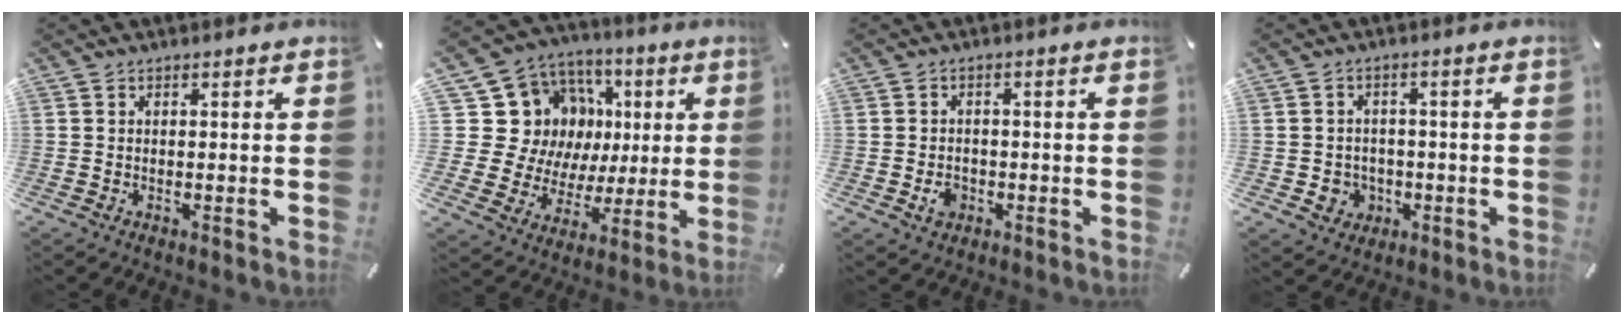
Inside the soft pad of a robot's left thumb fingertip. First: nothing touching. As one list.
[{"total": 17.7, "force": [3.8, 16.1, 6.1], "torque": [-0.089, -0.042, 0.113]}, {"total": 3.4, "force": [-1.2, 2.8, 1.5], "torque": [-0.026, 0.006, -0.020]}, {"total": 5.5, "force": [-1.3, 5.2, 1.4], "torque": [-0.026, 0.011, -0.022]}]